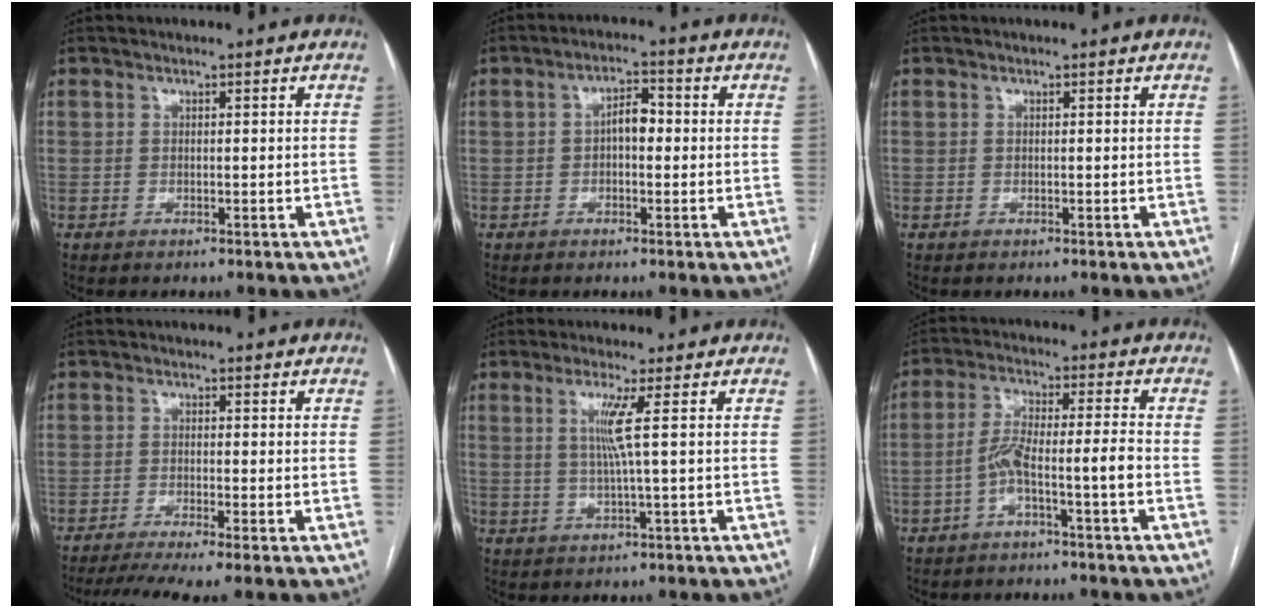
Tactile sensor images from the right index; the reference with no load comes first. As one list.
[{"total": 3.7, "force": [-0.1, 1.7, 3.3], "torque": [-0.053, 0.017, -0.003]}, {"total": 0.0}, {"total": 6.7, "force": [-5.0, -0.2, 4.4], "torque": [-0.071, -0.008, -0.079]}, {"total": 4.1, "force": [0.9, -1.3, 3.8], "torque": [-0.078, -0.003, 0.020]}, {"total": 6.3, "force": [-2.7, -0.2, 5.7], "torque": [-0.112, 0.028, -0.047]}]